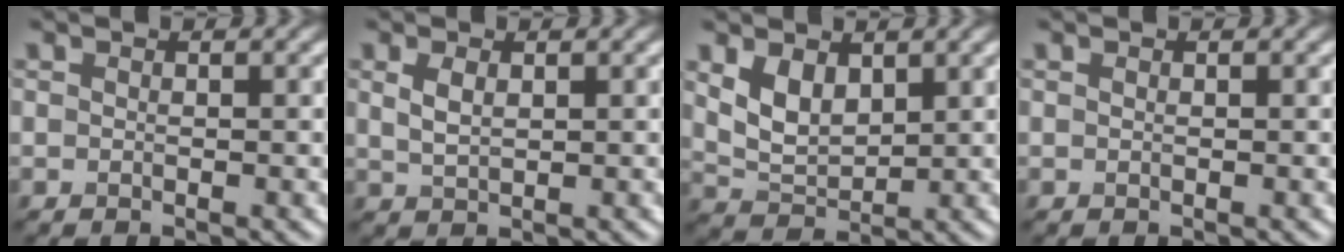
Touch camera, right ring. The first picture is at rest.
{"total": 1.7, "force": [0.7, 0.9, 1.3], "torque": [-0.030, -0.002, 0.019]}
{"total": 3.6, "force": [1.6, 2.2, 2.4], "torque": [-0.055, -0.005, 0.038]}
{"total": 0.0}